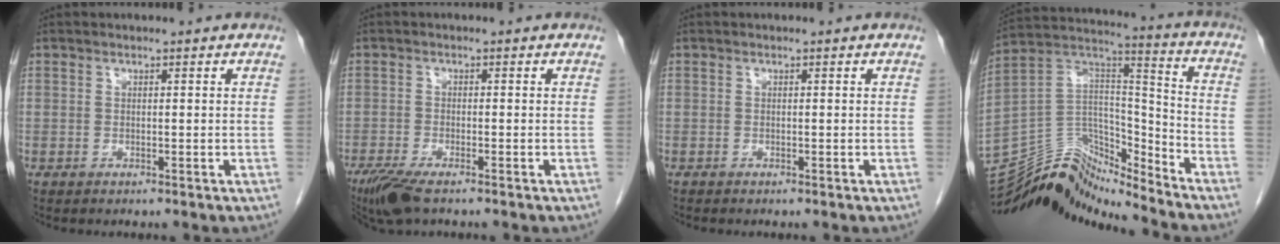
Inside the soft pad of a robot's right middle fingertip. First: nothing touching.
{"total": 5.6, "force": [-4.1, 1.1, 3.7], "torque": [-0.072, -0.015, -0.073]}
{"total": 1.6, "force": [1.6, -0.1, -0.1], "torque": [0.000, -0.004, 0.025]}
{"total": 12.3, "force": [-12.0, 2.1, 1.3], "torque": [-0.019, 0.092, -0.218]}